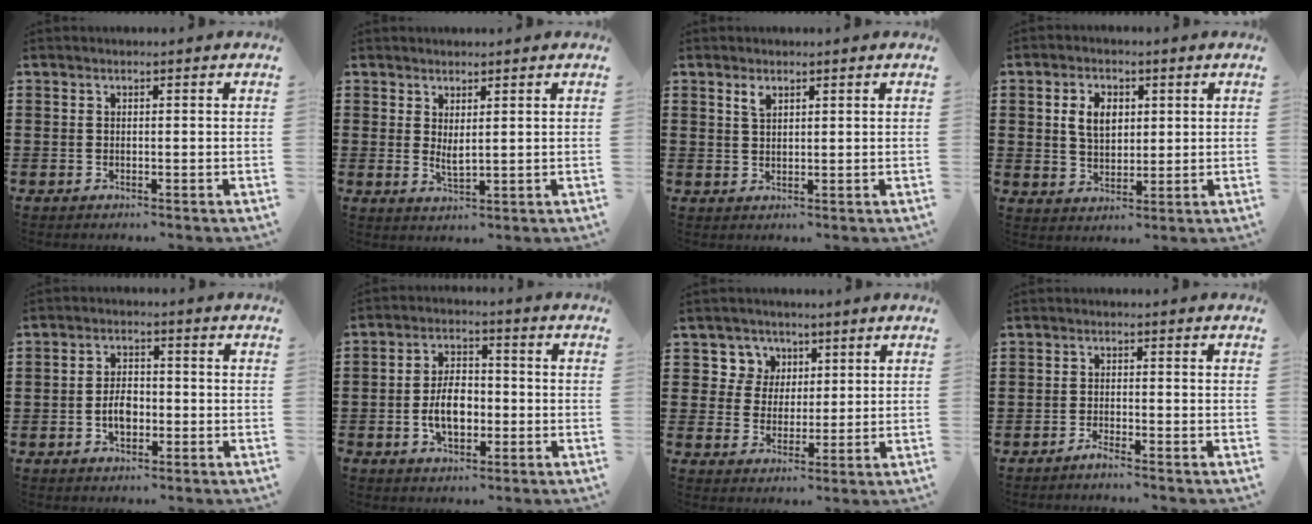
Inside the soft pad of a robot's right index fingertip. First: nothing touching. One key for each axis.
{"total": 2.1, "fx": 1.3, "fy": 0.5, "fz": 1.6, "tx": -0.032, "ty": 0.000, "tz": 0.024}
{"total": 1.9, "fx": 1.2, "fy": 0.9, "fz": 1.1, "tx": -0.027, "ty": 0.003, "tz": 0.023}
{"total": 5.1, "fx": 1.3, "fy": 3.5, "fz": 3.5, "tx": -0.072, "ty": 0.010, "tz": 0.019}
{"total": 3.8, "fx": -0.9, "fy": 2.4, "fz": 2.8, "tx": -0.048, "ty": -0.001, "tz": -0.017}
{"total": 6.7, "fx": -1.5, "fy": 4.0, "fz": 5.1, "tx": -0.088, "ty": 0.000, "tz": -0.031}
{"total": 5.4, "fx": 2.5, "fy": 4.8, "fz": 0.5, "tx": -0.031, "ty": 0.012, "tz": 0.043}
{"total": 1.7, "fx": -1.6, "fy": -0.2, "fz": 0.5, "tx": -0.009, "ty": 0.001, "tz": -0.030}